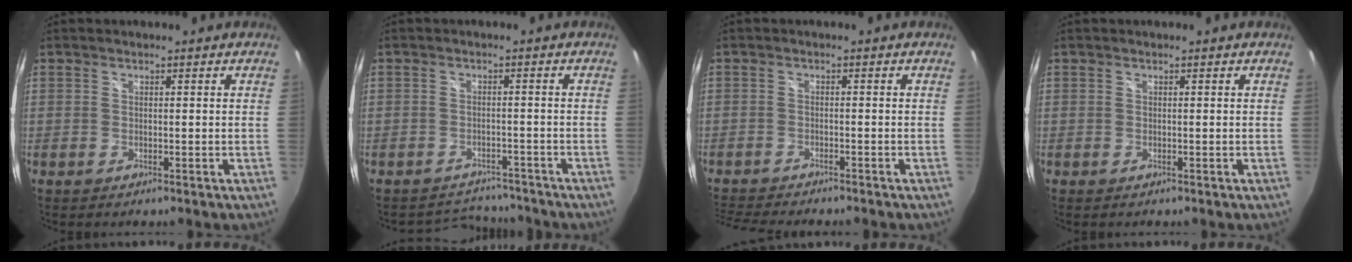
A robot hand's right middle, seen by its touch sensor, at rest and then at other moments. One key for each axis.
{"total": 4.7, "fx": -4.5, "fy": 1.4, "fz": -0.5, "tx": 0.005, "ty": 0.019, "tz": -0.067}
{"total": 6.9, "fx": -6.4, "fy": 0.7, "fz": 2.5, "tx": -0.069, "ty": -0.017, "tz": -0.108}
{"total": 0.6, "fx": 0.5, "fy": -0.1, "fz": -0.2, "tx": 0.004, "ty": 0.000, "tz": 0.008}